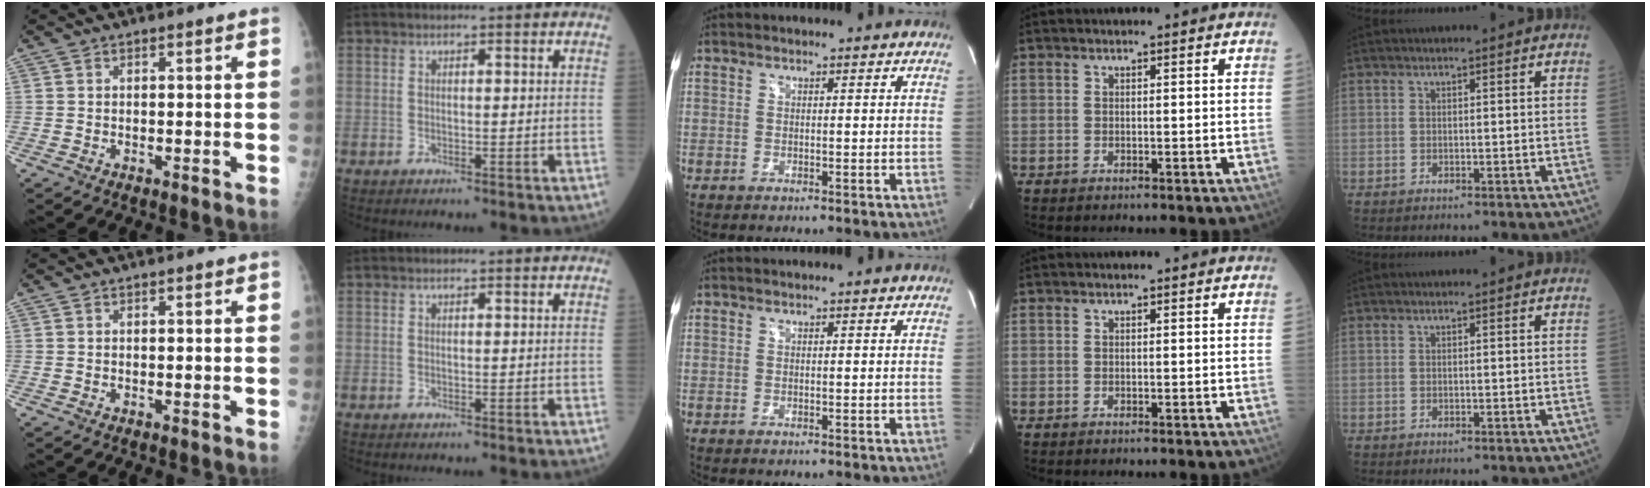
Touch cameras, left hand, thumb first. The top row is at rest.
{}